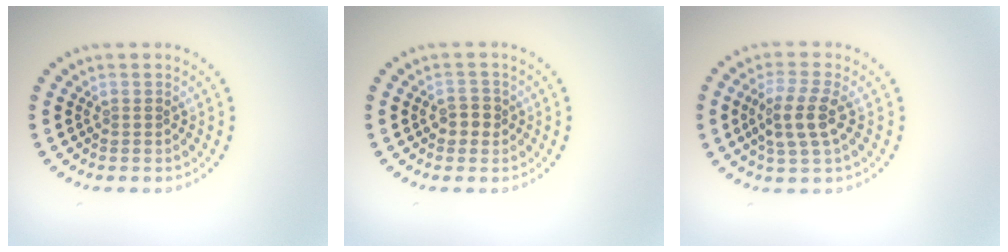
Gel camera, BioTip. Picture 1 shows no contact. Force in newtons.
{"total": 1.8, "press": 1.7, "slide": 0.6}
{"total": 3.5, "press": 3.2, "slide": 1.4}